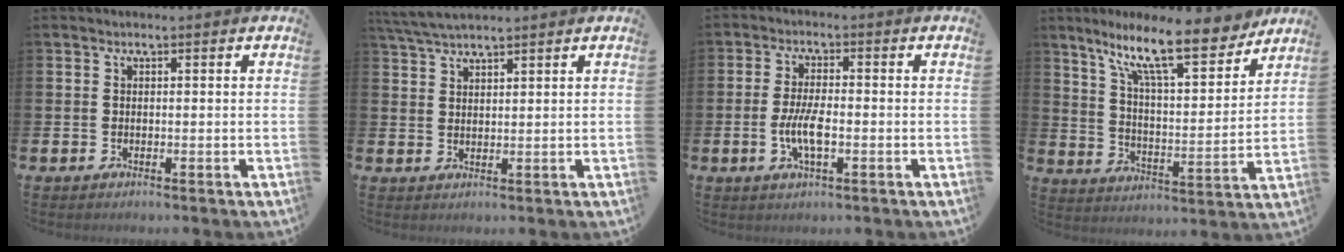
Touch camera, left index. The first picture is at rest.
{"total": 4.1, "force": [3.8, 0.6, 1.5], "torque": [-0.040, -0.008, 0.071]}
{"total": 4.7, "force": [-1.1, 1.6, 4.3], "torque": [-0.086, 0.000, -0.024]}
{"total": 13.6, "force": [10.6, 3.0, 8.1], "torque": [-0.158, -0.052, 0.178]}